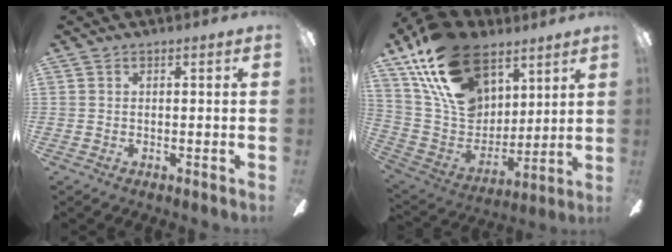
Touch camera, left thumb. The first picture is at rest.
{"total": 24.2, "force": [14.5, 14.9, 12.4], "torque": [-0.228, -0.064, 0.273]}